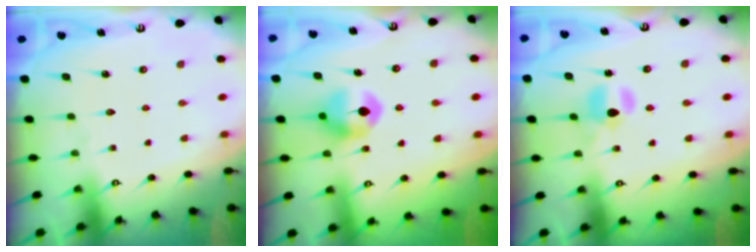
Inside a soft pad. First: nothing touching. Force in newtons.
{"total": 7.9, "press": 7.9, "slide": 0.2}
{"total": 6.7, "press": 6.6, "slide": 0.9}